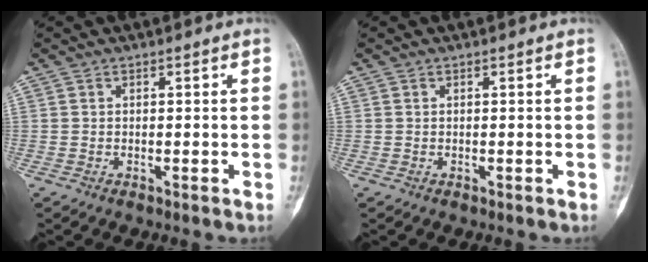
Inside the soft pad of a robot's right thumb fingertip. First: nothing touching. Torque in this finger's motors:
{"motor_torque": [0.37, 0.03, 0.04, -0.15, 0.00]}